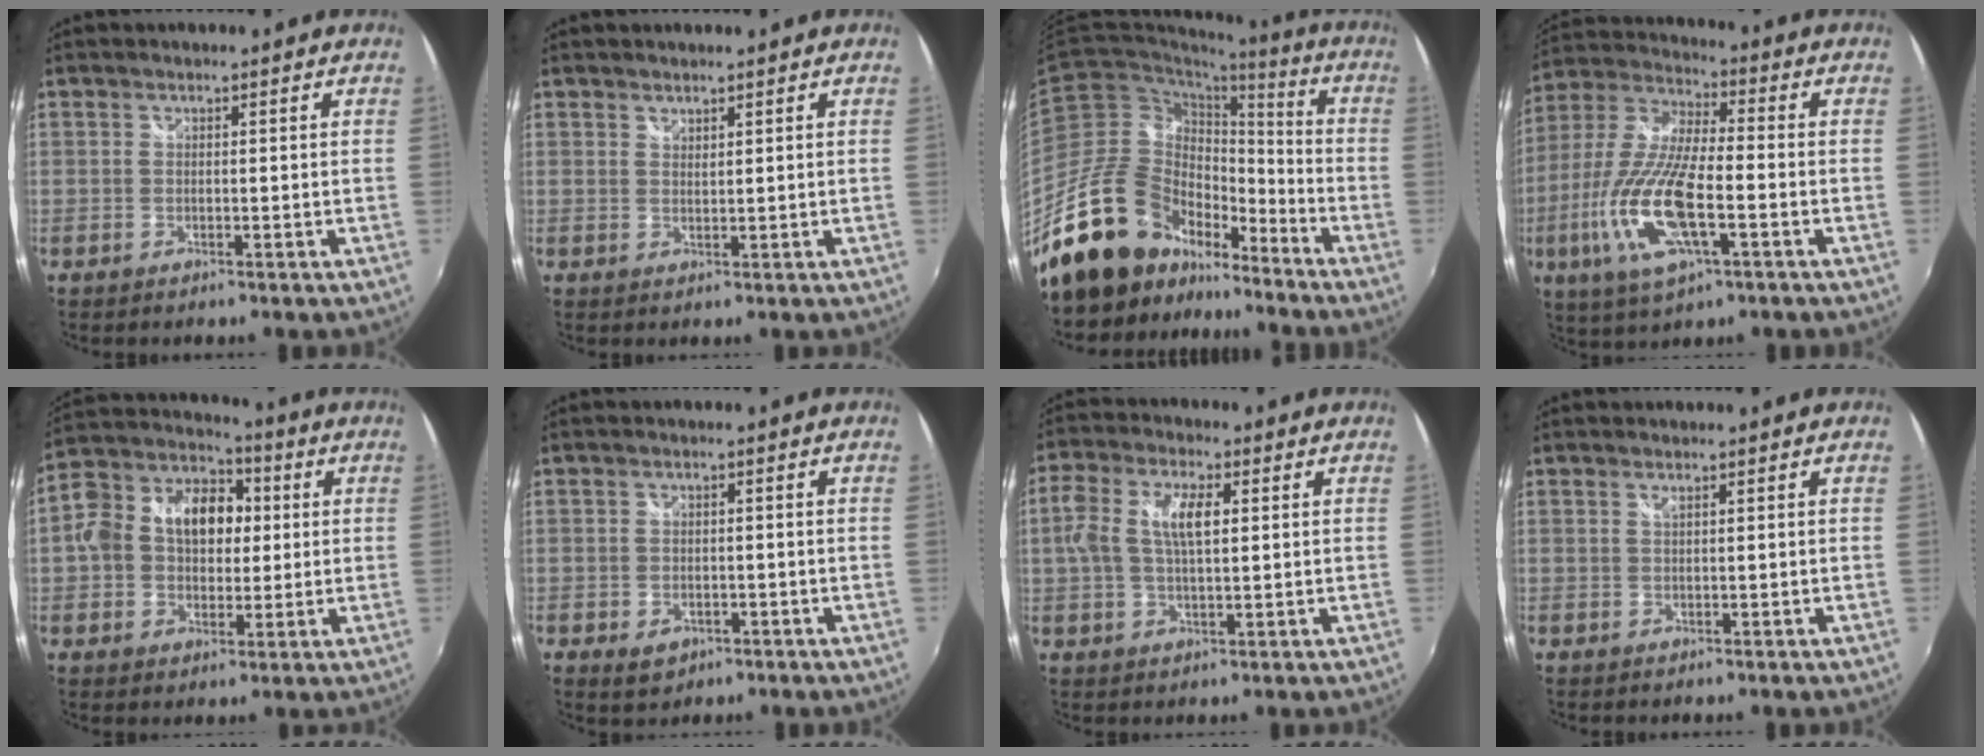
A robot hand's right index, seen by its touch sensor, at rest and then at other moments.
{"total": 1.2, "force": [1.1, 0.3, 0.2], "torque": [-0.002, 0.001, 0.019]}
{"total": 22.7, "force": [-16.1, 12.4, 10.1], "torque": [-0.198, 0.028, -0.262]}
{"total": 17.5, "force": [-5.5, 5.4, 15.7], "torque": [-0.336, -0.014, -0.107]}
{"total": 12.8, "force": [1.1, 9.1, 8.9], "torque": [-0.173, 0.039, 0.016]}
{"total": 3.9, "force": [-1.8, 2.9, 1.8], "torque": [-0.040, -0.002, -0.019]}
{"total": 8.4, "force": [1.3, 3.6, 7.5], "torque": [-0.148, 0.016, 0.026]}
{"total": 0.5, "force": [0.3, -0.1, 0.4], "torque": [-0.006, 0.001, 0.005]}